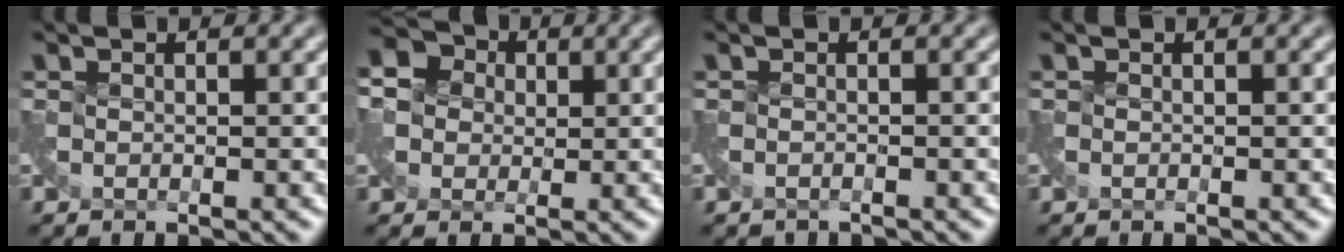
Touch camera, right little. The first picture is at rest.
{"total": 3.7, "force": [0.1, 3.4, 1.4], "torque": [-0.035, 0.016, 0.003]}
{"total": 1.1, "force": [-1.0, 0.4, 0.0], "torque": [-0.001, -0.013, -0.025]}
{"total": 0.0}